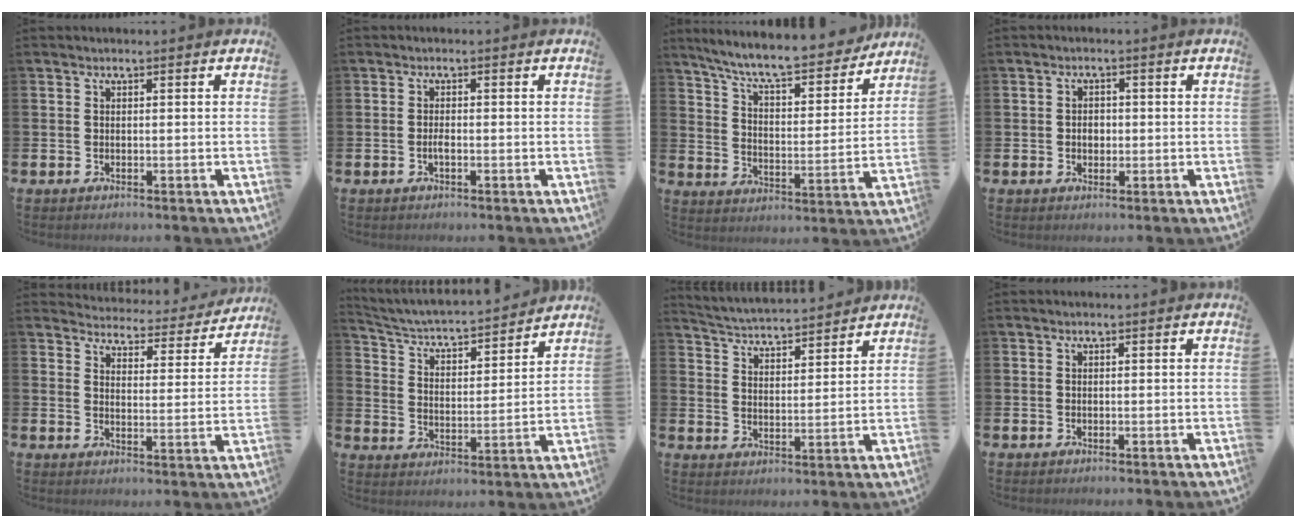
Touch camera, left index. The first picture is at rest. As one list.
[{"total": 1.1, "force": [-0.4, 0.3, 0.9], "torque": [-0.014, -0.003, -0.009]}, {"total": 9.4, "force": [8.6, 1.3, 3.4], "torque": [-0.096, -0.061, 0.148]}, {"total": 2.0, "force": [-0.1, 1.6, 1.2], "torque": [-0.004, 0.000, -0.008]}, {"total": 4.5, "force": [4.4, 0.8, 0.3], "torque": [-0.022, -0.040, 0.072]}, {"total": 4.7, "force": [4.4, 0.8, 1.3], "torque": [-0.052, -0.044, 0.067]}, {"total": 4.6, "force": [4.6, 0.4, 0.1], "torque": [-0.022, -0.037, 0.079]}, {"total": 0.0}]